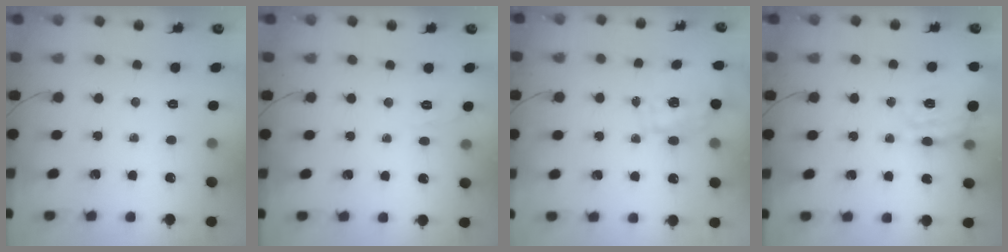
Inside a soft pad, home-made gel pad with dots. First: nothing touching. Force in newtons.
{"total": 1.5, "press": 0.0, "slide": 1.5}
{"total": 1.7, "press": 1.5, "slide": 0.6}
{"total": 15.8, "press": 15.8, "slide": 0.5}